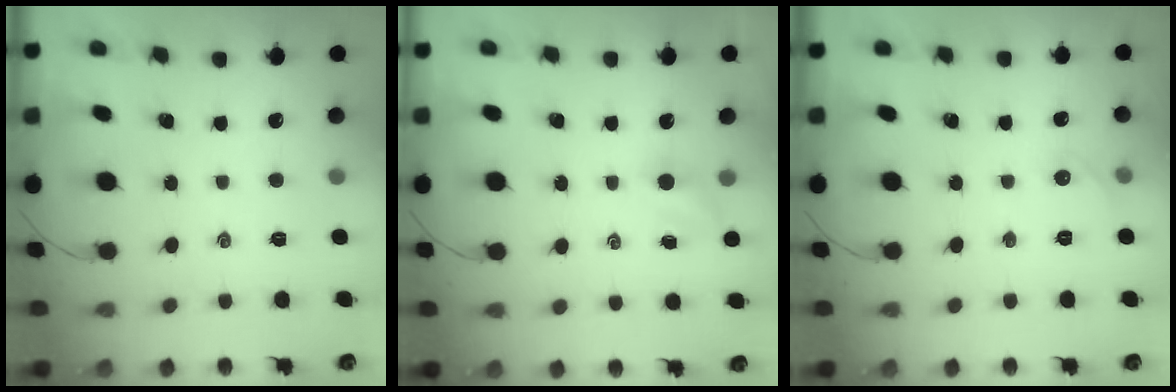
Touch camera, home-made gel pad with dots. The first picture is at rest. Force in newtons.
{"total": 2.4, "press": 2.3, "slide": 0.7}
{"total": 4.5, "press": 4.2, "slide": 1.6}